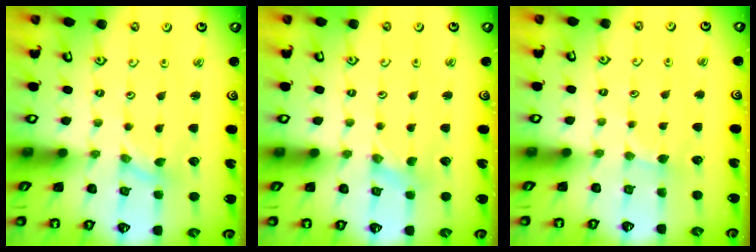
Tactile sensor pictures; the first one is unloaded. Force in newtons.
{"total": 0.0}
{"total": 1.3, "press": 1.3, "slide": 0.2}